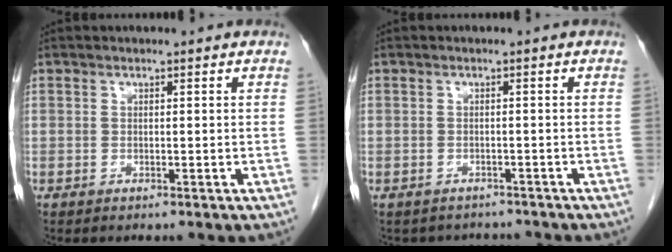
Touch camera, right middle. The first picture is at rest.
{"total": 3.9, "force": [-3.5, 1.8, -0.2], "torque": [0.000, 0.007, -0.045]}